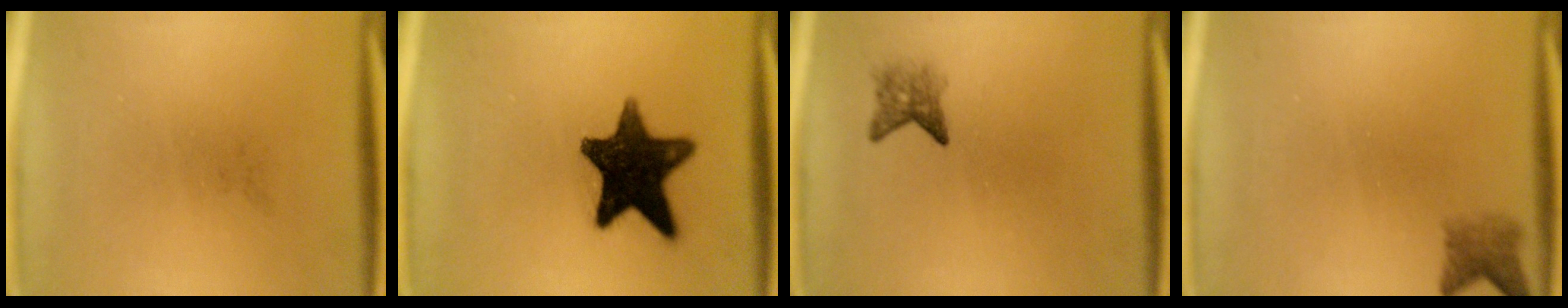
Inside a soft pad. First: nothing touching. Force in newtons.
{"total": 14.8}
{"total": 2.2}
{"total": 2.4}